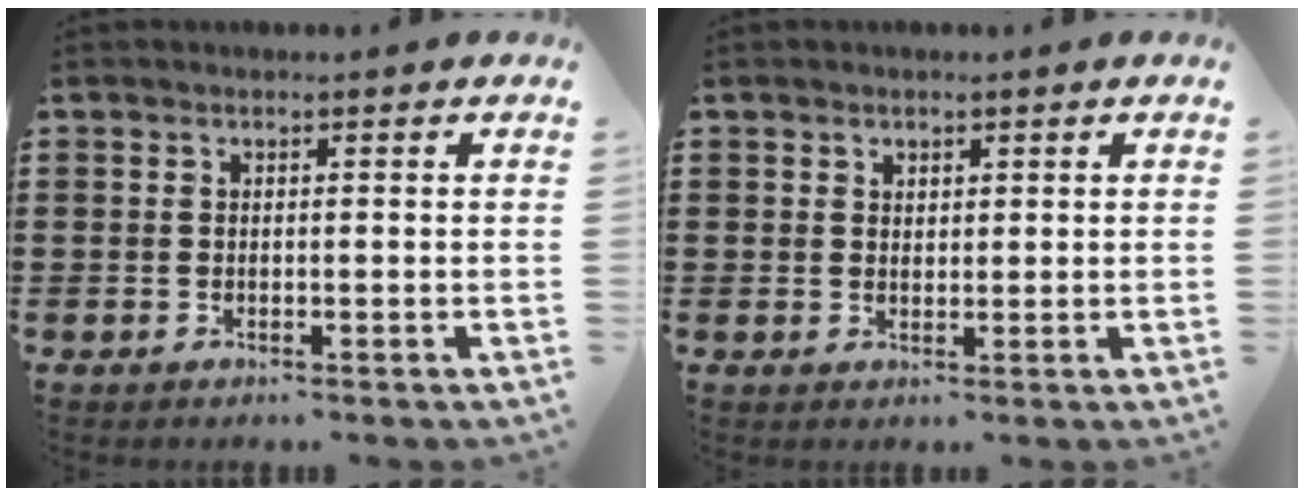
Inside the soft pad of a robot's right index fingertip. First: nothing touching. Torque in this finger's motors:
{"motor_torque": [-0.47, 0.20, -0.05, -0.01]}